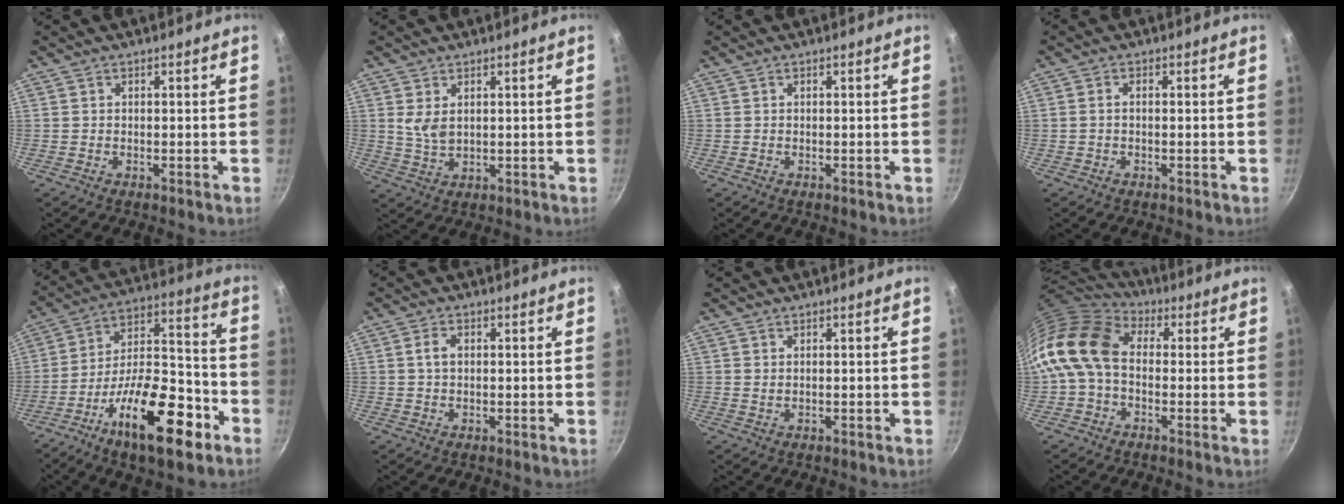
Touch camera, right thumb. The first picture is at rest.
{"total": 4.2, "force": [1.3, 2.5, 3.2], "torque": [-0.057, -0.012, 0.031]}
{"total": 0.0}
{"total": 1.3, "force": [-0.2, 0.7, 1.1], "torque": [-0.029, 0.008, -0.006]}
{"total": 21.7, "force": [-11.0, 8.4, 16.8], "torque": [-0.240, 0.067, -0.187]}
{"total": 2.6, "force": [0.4, 1.8, 1.9], "torque": [-0.030, 0.004, 0.007]}
{"total": 0.6, "force": [0.3, 0.3, 0.4], "torque": [-0.007, -0.002, 0.005]}
{"total": 14.8, "force": [-0.1, 10.6, 10.3], "torque": [-0.187, 0.029, -0.023]}